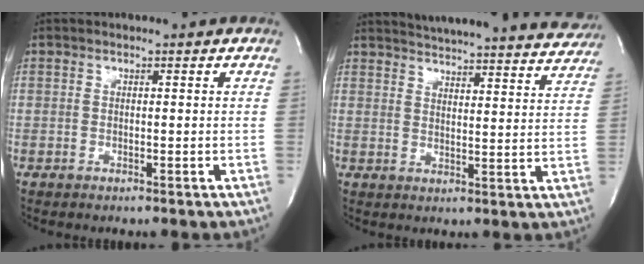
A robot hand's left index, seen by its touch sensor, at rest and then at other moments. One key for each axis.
{"total": 26.4, "fx": 24.8, "fy": 3.3, "fz": 8.5, "tx": -0.140, "ty": -0.061, "tz": 0.298}